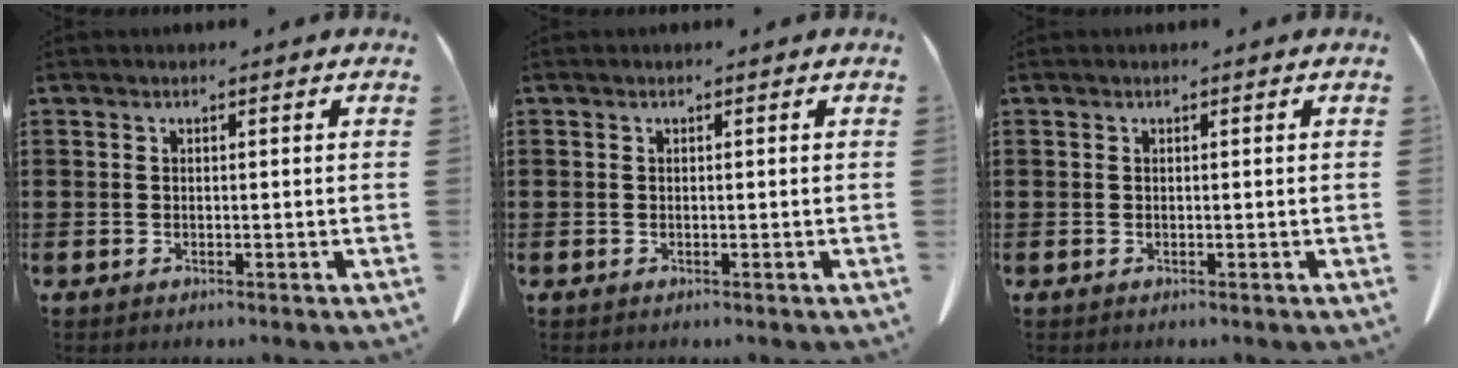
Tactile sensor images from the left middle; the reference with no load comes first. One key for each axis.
{"total": 0.0}
{"total": 0.0}